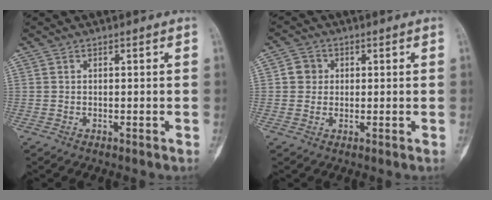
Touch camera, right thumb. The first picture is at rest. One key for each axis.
{"total": 3.5, "fx": 0.6, "fy": 3.3, "fz": 1.1, "tx": 0.000, "ty": 0.003, "tz": 0.008}